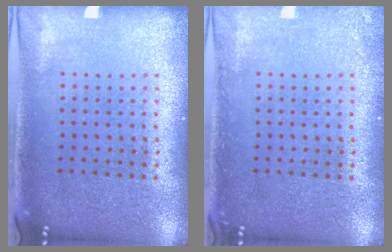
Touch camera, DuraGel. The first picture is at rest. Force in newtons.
{"total": 1.1, "press": 1.1, "slide": 0.1}